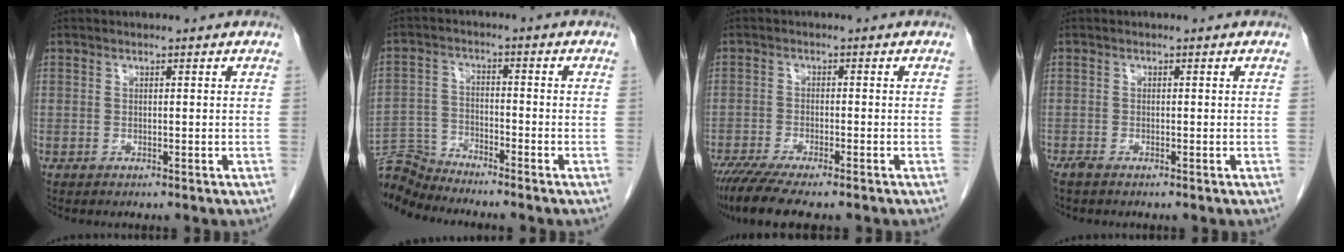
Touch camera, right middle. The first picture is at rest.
{"total": 7.0, "force": [-6.9, -1.0, -0.3], "torque": [0.004, 0.001, -0.130]}
{"total": 8.9, "force": [-7.2, 1.1, 5.2], "torque": [-0.083, -0.019, -0.116]}
{"total": 1.2, "force": [-0.9, 0.1, 0.6], "torque": [-0.020, -0.005, -0.020]}